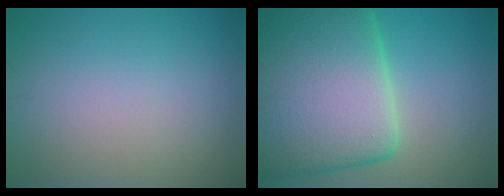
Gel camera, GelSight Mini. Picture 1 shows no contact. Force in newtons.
{"total": 16.2, "press": 16.1, "slide": 1.5}